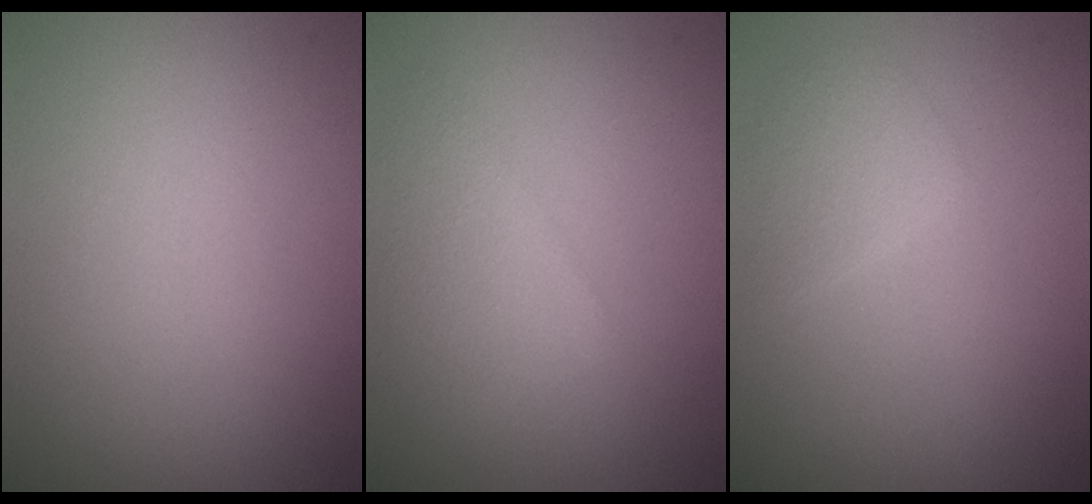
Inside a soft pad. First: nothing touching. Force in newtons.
{"total": 2.6, "press": 2.6, "slide": 0.1}
{"total": 1.6, "press": 1.6, "slide": 0.1}